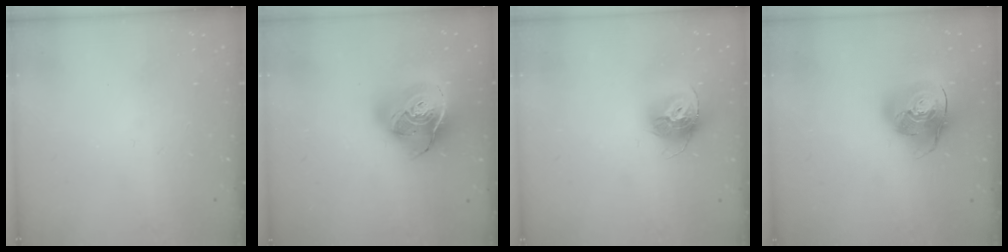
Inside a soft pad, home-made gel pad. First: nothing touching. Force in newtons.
{"total": 22.2, "press": 22.0, "slide": 2.8}
{"total": 13.2, "press": 13.1, "slide": 1.3}
{"total": 15.6, "press": 15.4, "slide": 2.2}